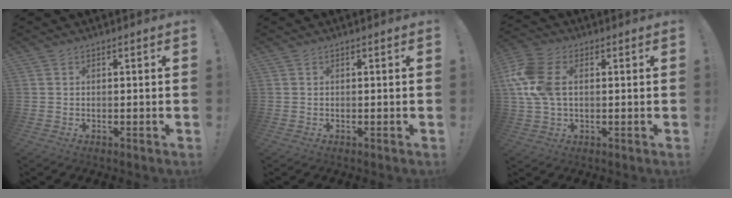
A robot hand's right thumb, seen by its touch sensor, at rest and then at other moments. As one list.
[{"total": 0.0}, {"total": 11.6, "force": [1.8, 7.7, 8.5], "torque": [-0.189, 0.007, 0.036]}]